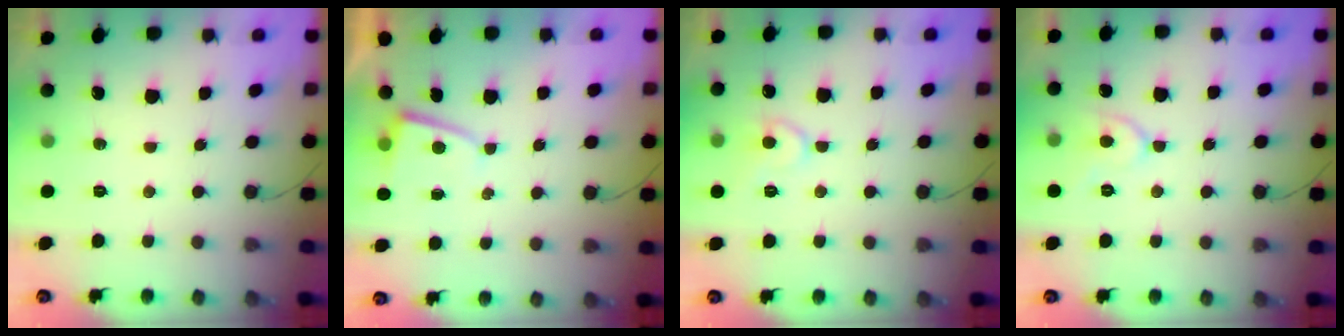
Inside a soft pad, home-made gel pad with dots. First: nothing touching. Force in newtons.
{"total": 2.2, "press": 2.2, "slide": 0.4}
{"total": 7.6, "press": 7.5, "slide": 0.8}
{"total": 7.0, "press": 6.9, "slide": 0.8}